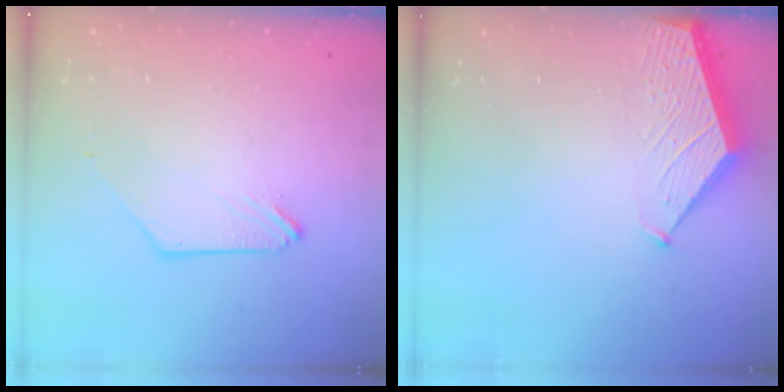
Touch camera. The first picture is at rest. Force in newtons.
{"total": 2.4, "press": 2.4, "slide": 0.3}